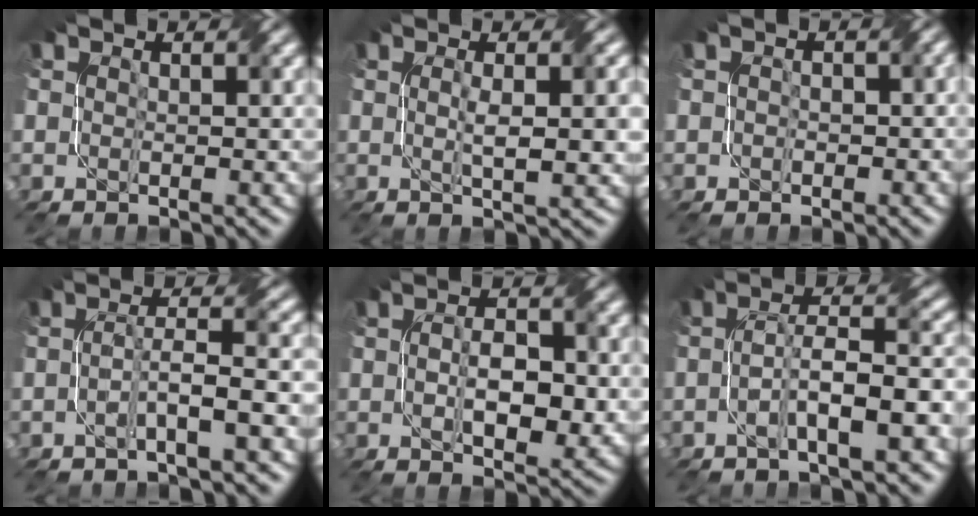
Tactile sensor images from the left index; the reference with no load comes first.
{"total": 3.9, "force": [0.2, 0.8, 3.8], "torque": [-0.060, 0.004, 0.003]}
{"total": 1.4, "force": [0.0, 1.2, 0.9], "torque": [-0.009, -0.001, -0.004]}
{"total": 3.7, "force": [-1.5, 0.3, 3.4], "torque": [-0.063, 0.013, -0.033]}
{"total": 5.0, "force": [-0.3, 2.4, 4.4], "torque": [-0.080, -0.005, 0.000]}
{"total": 6.2, "force": [-2.4, 1.3, 5.5], "torque": [-0.093, 0.016, -0.044]}